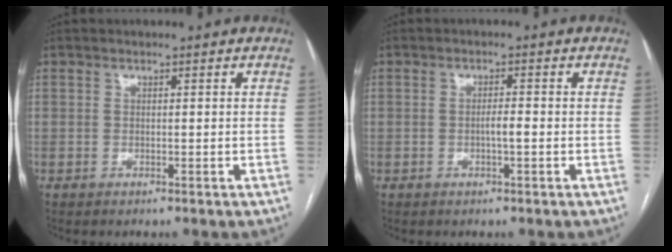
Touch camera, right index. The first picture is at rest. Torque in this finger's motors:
{"motor_torque": [0.53, -0.20, 0.33, 0.07]}